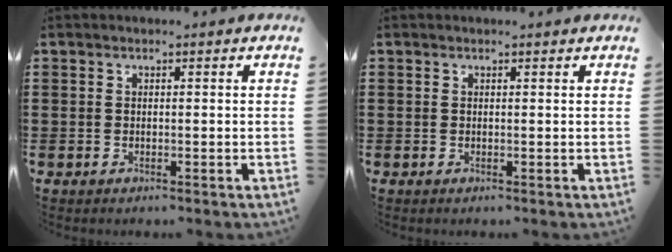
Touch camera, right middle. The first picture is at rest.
{"total": 0.0}